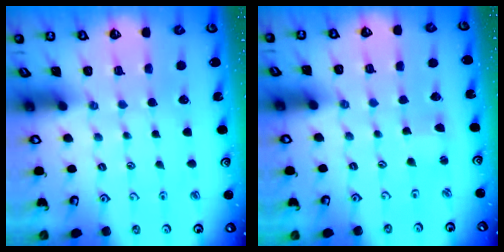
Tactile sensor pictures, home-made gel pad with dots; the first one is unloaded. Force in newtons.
{"total": 2.1, "press": 2.1, "slide": 0.3}